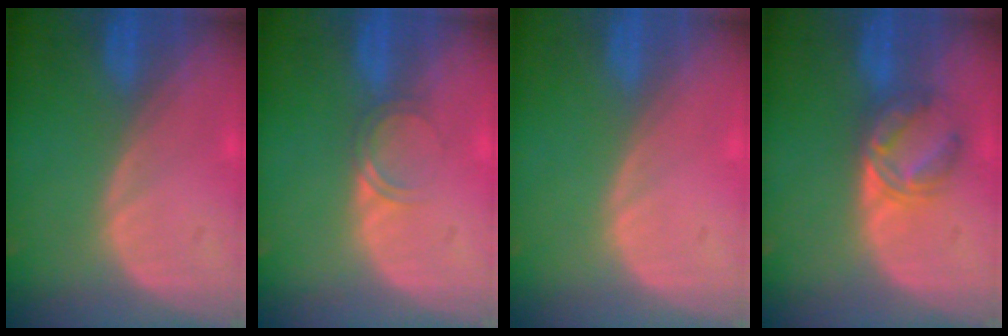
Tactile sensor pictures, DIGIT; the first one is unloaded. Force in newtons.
{"total": 2.0, "press": 2.0, "slide": 0.2}
{"total": 0.0}
{"total": 5.5, "press": 5.4, "slide": 1.1}